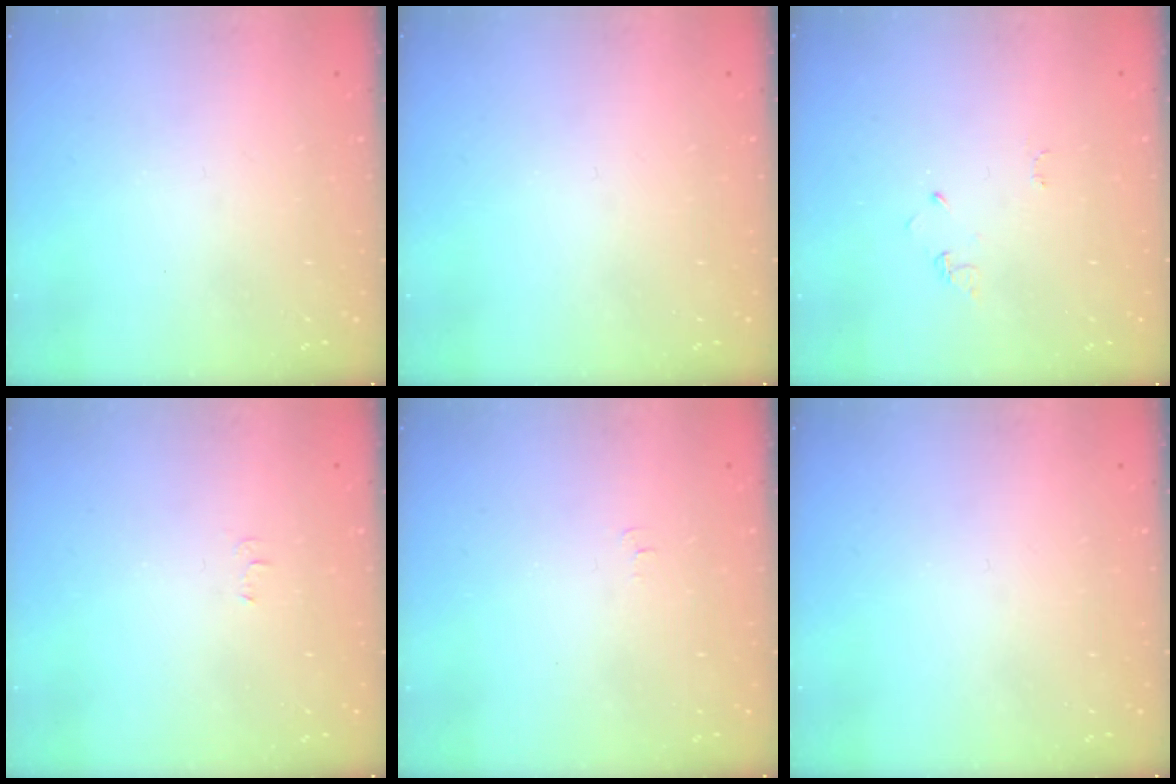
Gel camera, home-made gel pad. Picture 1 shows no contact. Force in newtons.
{"total": 0.0}
{"total": 2.6, "press": 2.6, "slide": 0.4}
{"total": 3.0, "press": 3.0, "slide": 0.5}
{"total": 4.3, "press": 4.2, "slide": 0.6}
{"total": 0.0}